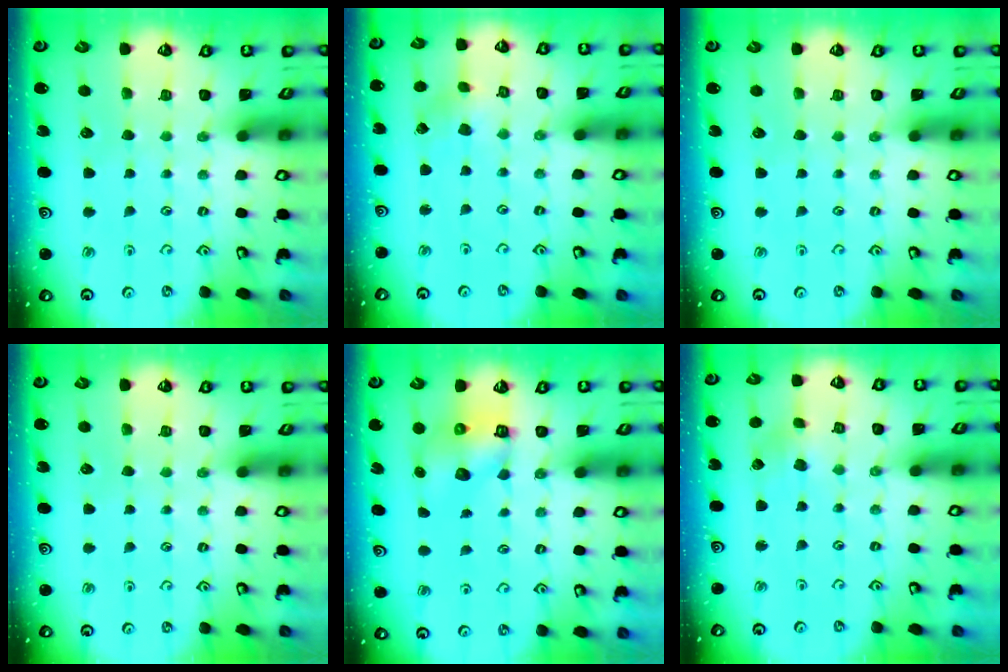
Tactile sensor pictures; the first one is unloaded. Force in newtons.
{"total": 1.8, "press": 1.8, "slide": 0.2}
{"total": 0.0}
{"total": 0.0}
{"total": 6.8, "press": 6.7, "slide": 0.9}
{"total": 2.0, "press": 2.0, "slide": 0.3}